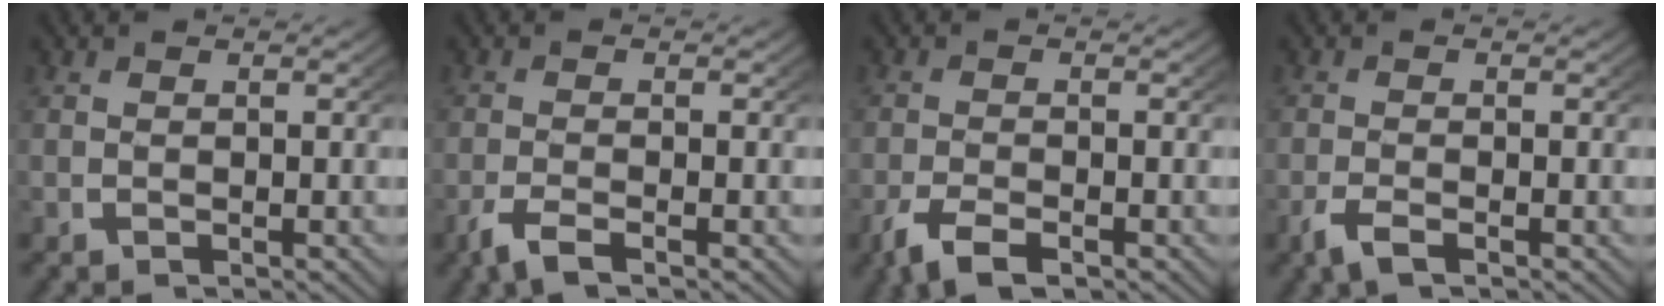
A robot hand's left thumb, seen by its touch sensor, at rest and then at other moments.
{"total": 2.5, "force": [-1.8, 0.9, 1.5], "torque": [-0.038, -0.005, -0.033]}
{"total": 3.4, "force": [-2.4, 1.6, 1.8], "torque": [-0.047, -0.012, -0.040]}
{"total": 2.1, "force": [-1.4, 0.8, 1.3], "torque": [-0.033, -0.005, -0.028]}